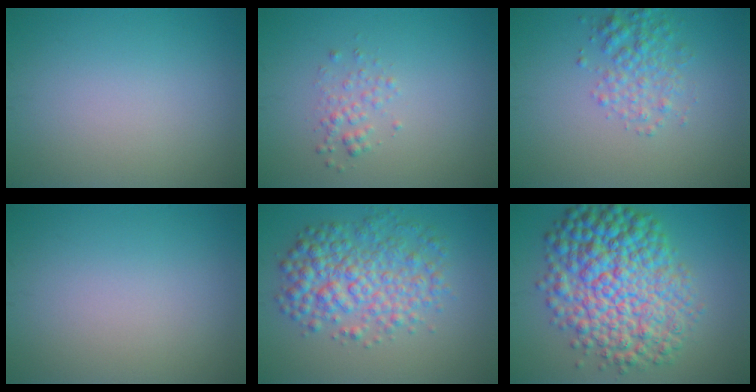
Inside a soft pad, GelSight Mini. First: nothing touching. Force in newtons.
{"total": 1.4, "press": 1.4, "slide": 0.1}
{"total": 2.9, "press": 2.9, "slide": 0.1}
{"total": 0.0}
{"total": 6.1, "press": 6.0, "slide": 0.1}
{"total": 11.0, "press": 11.0, "slide": 0.1}